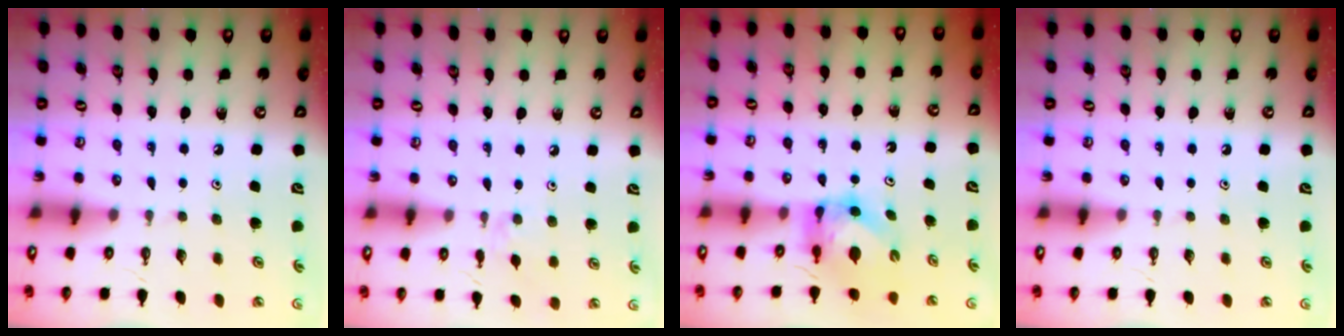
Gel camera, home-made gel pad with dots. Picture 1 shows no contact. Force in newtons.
{"total": 2.6, "press": 2.6, "slide": 0.5}
{"total": 5.6, "press": 5.6, "slide": 0.3}
{"total": 0.0}